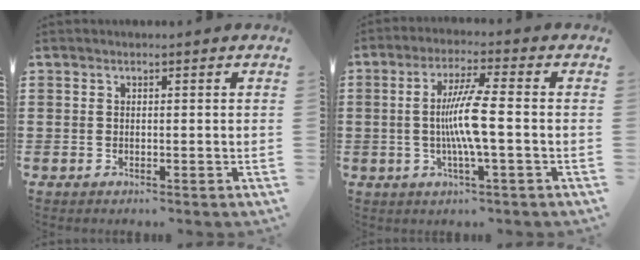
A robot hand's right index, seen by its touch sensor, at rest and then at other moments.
{"total": 7.7, "force": [-0.7, 0.4, 7.6], "torque": [-0.148, -0.008, -0.022]}